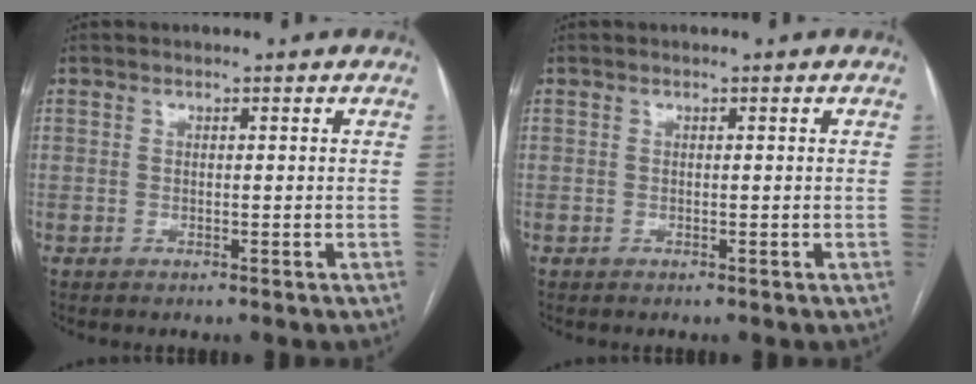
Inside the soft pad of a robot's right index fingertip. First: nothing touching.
{"total": 0.0}